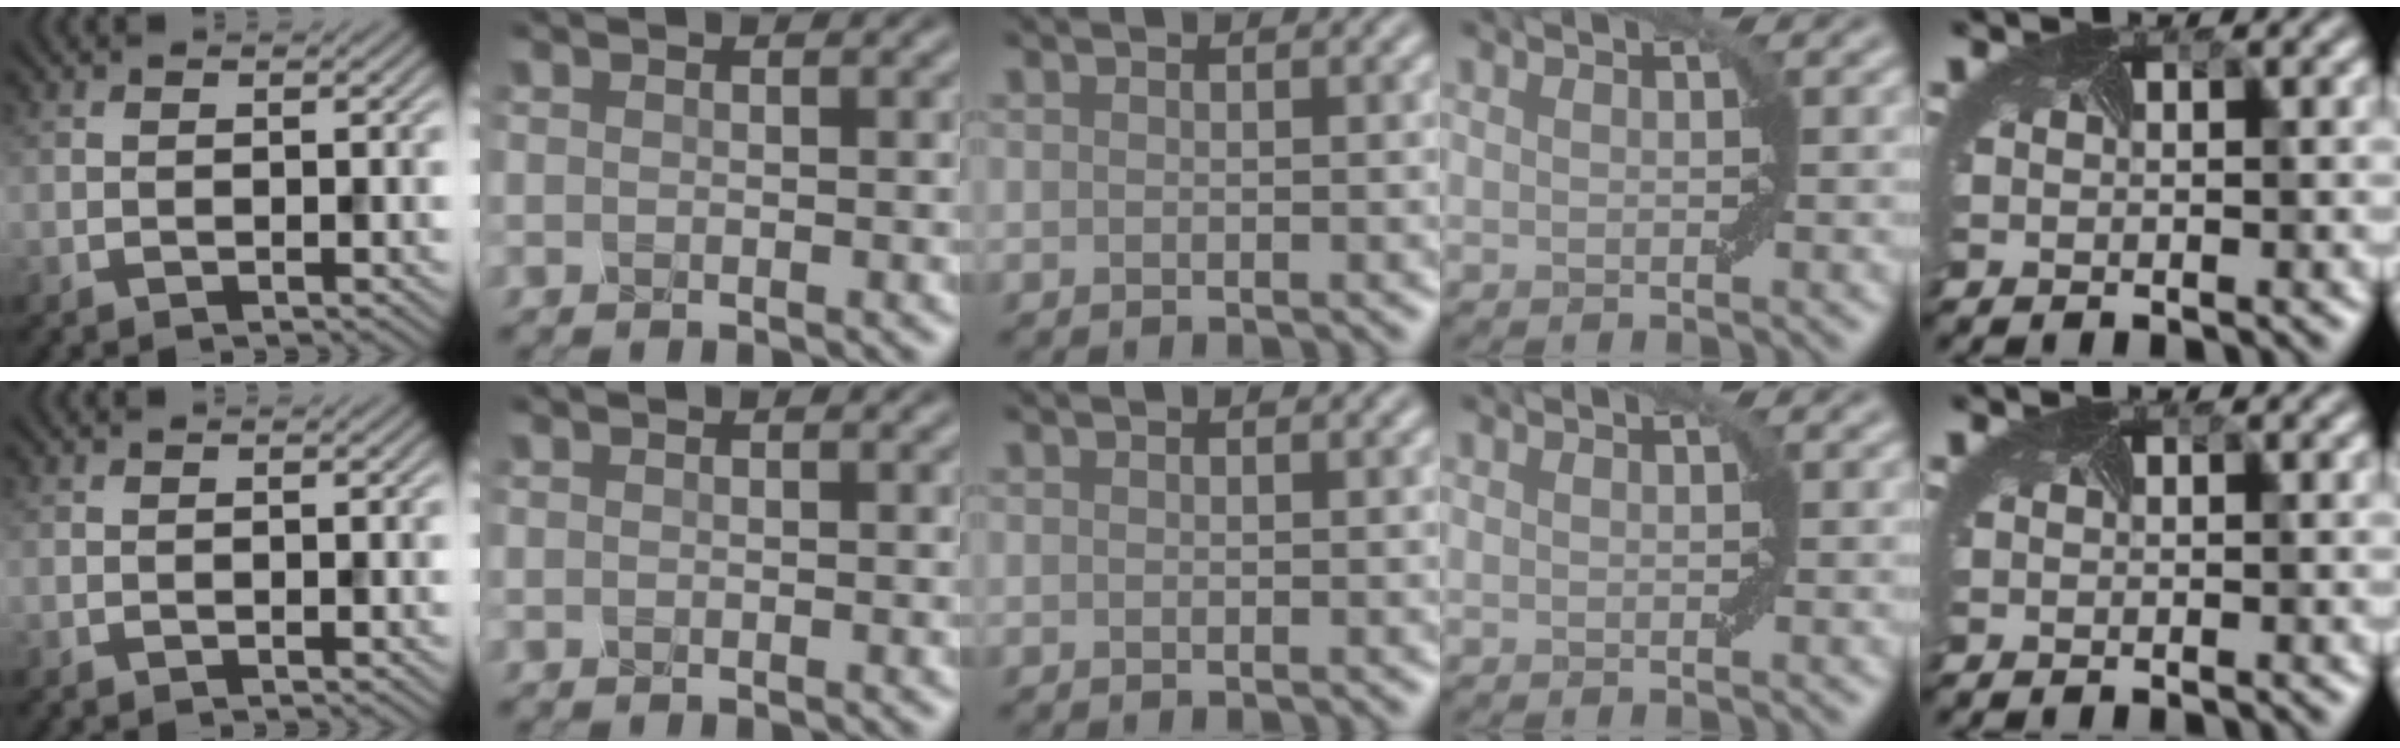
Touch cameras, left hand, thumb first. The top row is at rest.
{}